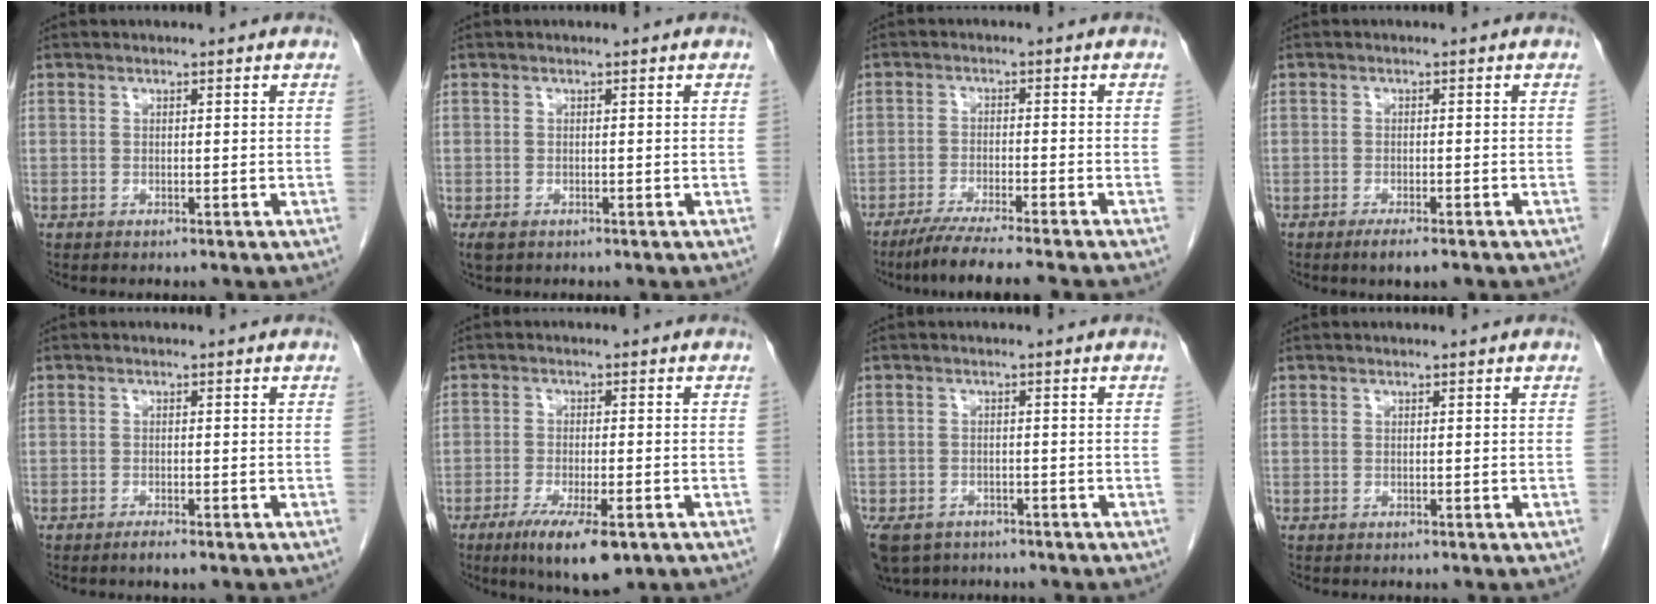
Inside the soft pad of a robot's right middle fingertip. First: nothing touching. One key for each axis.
{"total": 1.7, "fx": -0.9, "fy": 0.9, "fz": 1.1, "tx": -0.027, "ty": -0.004, "tz": -0.010}
{"total": 8.9, "fx": -7.4, "fy": -0.9, "fz": 4.8, "tx": -0.062, "ty": -0.026, "tz": -0.120}
{"total": 3.5, "fx": -2.4, "fy": 0.6, "fz": 2.4, "tx": -0.031, "ty": -0.004, "tz": -0.034}
{"total": 1.4, "fx": -1.1, "fy": 0.1, "fz": 0.9, "tx": -0.019, "ty": -0.003, "tz": -0.018}
{"total": 9.0, "fx": -5.3, "fy": 1.9, "fz": 7.1, "tx": -0.120, "ty": -0.022, "tz": -0.080}
{"total": 7.9, "fx": -5.7, "fy": 4.8, "fz": 2.6, "tx": -0.060, "ty": -0.009, "tz": -0.089}
{"total": 0.0}